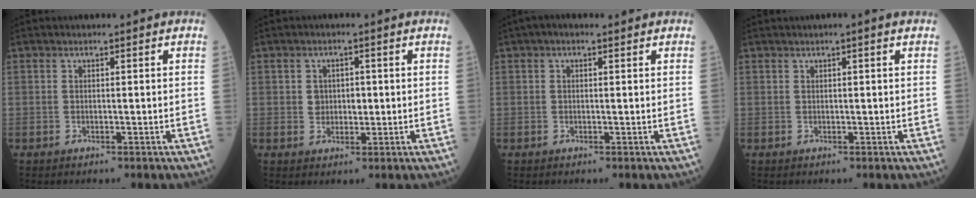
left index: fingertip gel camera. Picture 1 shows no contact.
{"total": 2.7, "force": [0.3, 2.1, 1.5], "torque": [-0.023, 0.007, 0.007]}
{"total": 1.8, "force": [1.0, 0.7, 1.3], "torque": [-0.031, 0.017, 0.015]}
{"total": 1.2, "force": [0.7, -0.2, 1.0], "torque": [-0.020, 0.003, 0.013]}